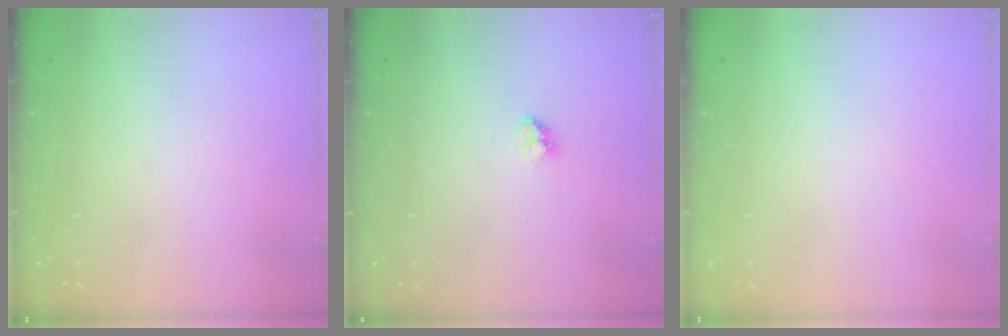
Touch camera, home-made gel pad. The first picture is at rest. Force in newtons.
{"total": 2.4, "press": 2.4, "slide": 0.2}
{"total": 0.0}